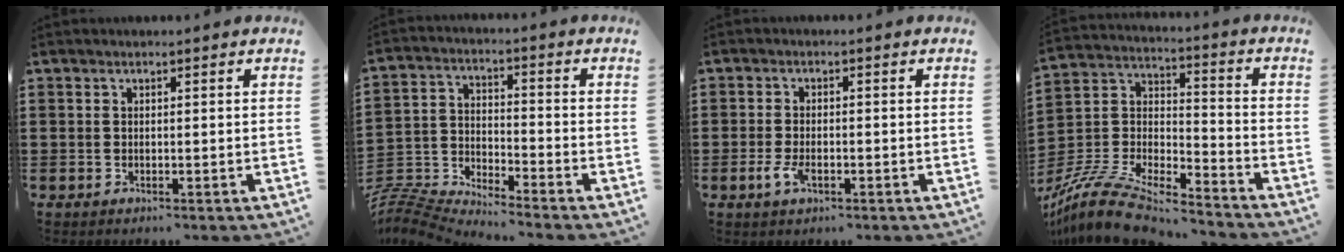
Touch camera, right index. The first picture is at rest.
{"total": 6.8, "force": [-6.8, -0.1, 0.4], "torque": [-0.035, -0.009, -0.148]}
{"total": 3.0, "force": [-1.2, 1.4, 2.3], "torque": [-0.057, -0.005, -0.025]}
{"total": 10.5, "force": [-9.6, 2.1, 3.7], "torque": [-0.088, 0.007, -0.195]}